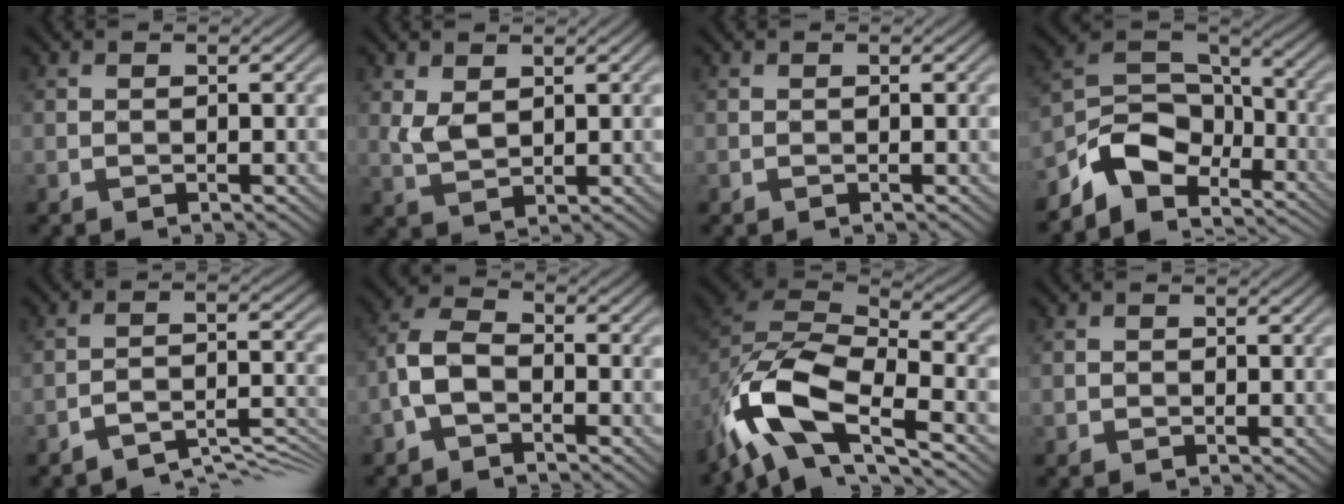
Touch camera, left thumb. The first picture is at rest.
{"total": 2.7, "force": [1.2, 1.5, 1.9], "torque": [-0.052, 0.000, 0.029]}
{"total": 0.0}
{"total": 9.9, "force": [-6.8, 5.4, 4.8], "torque": [-0.087, -0.003, -0.138]}
{"total": 5.7, "force": [-5.1, 0.9, 2.3], "torque": [-0.039, 0.005, -0.082]}
{"total": 4.6, "force": [-2.2, 2.2, 3.3], "torque": [-0.076, 0.014, -0.054]}
{"total": 12.6, "force": [-7.1, 6.0, 8.5], "torque": [-0.183, -0.019, -0.138]}
{"total": 0.5, "force": [-0.2, 0.5, 0.0], "torque": [-0.001, -0.002, -0.005]}